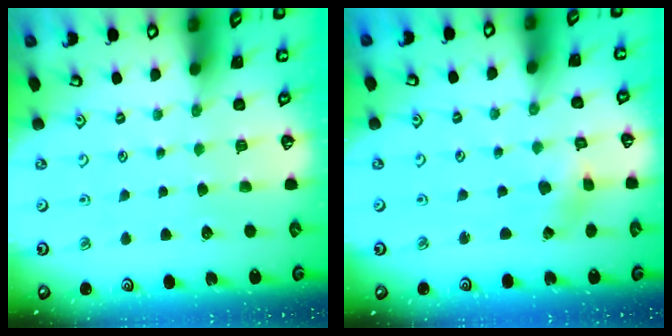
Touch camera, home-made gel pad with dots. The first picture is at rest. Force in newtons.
{"total": 1.4, "press": 1.4, "slide": 0.4}